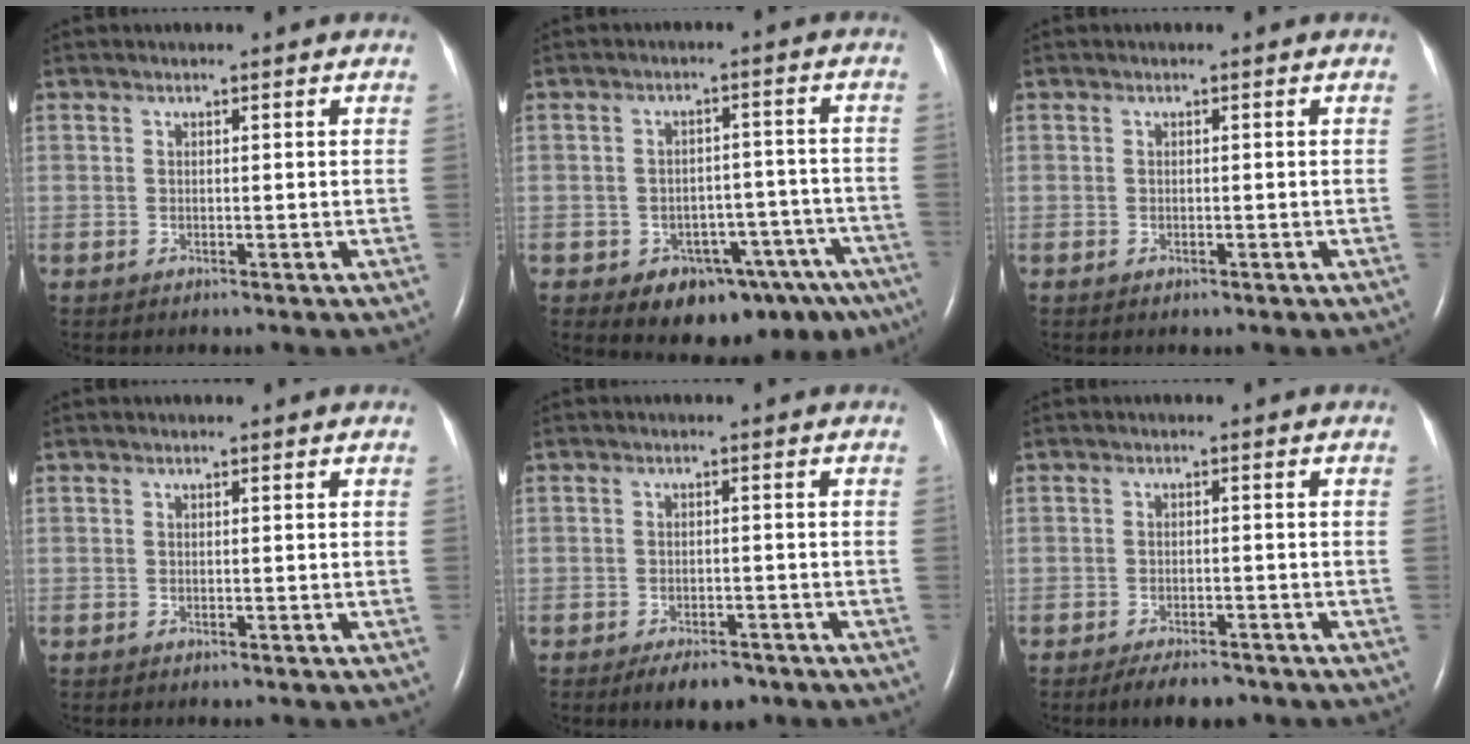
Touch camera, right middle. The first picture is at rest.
{"total": 12.7, "force": [-8.5, 6.5, 6.9], "torque": [-0.059, 0.034, -0.107]}
{"total": 0.6, "force": [-0.4, 0.3, 0.4], "torque": [-0.009, -0.002, -0.002]}
{"total": 0.0}
{"total": 4.6, "force": [-3.4, 1.9, 2.5], "torque": [-0.039, -0.002, -0.046]}
{"total": 4.4, "force": [-3.6, 1.4, 2.2], "torque": [-0.036, -0.004, -0.053]}